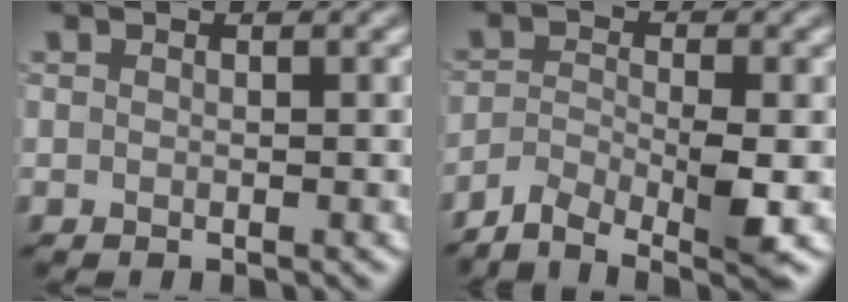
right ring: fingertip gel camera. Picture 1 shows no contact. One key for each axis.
{"total": 5.3, "fx": -3.7, "fy": 1.3, "fz": 3.6, "tx": -0.065, "ty": -0.004, "tz": -0.071}